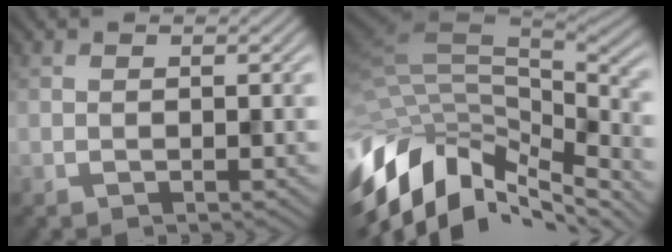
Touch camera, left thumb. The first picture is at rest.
{"total": 16.0, "force": [-8.0, 8.7, 10.8], "torque": [-0.249, -0.007, -0.126]}